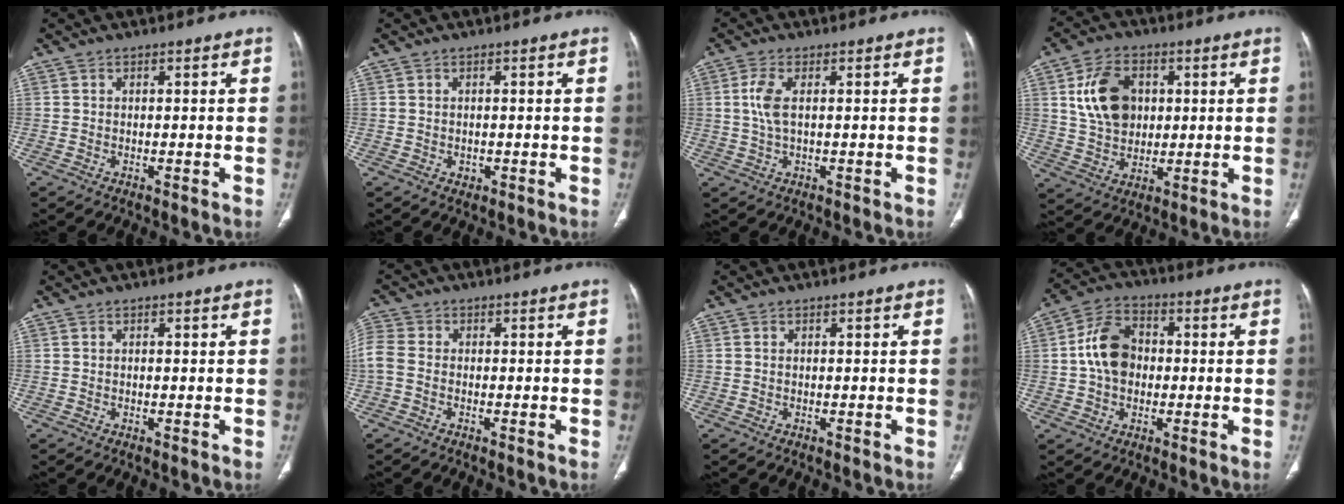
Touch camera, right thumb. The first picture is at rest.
{"total": 1.5, "force": [-0.5, 1.3, 0.6], "torque": [-0.004, 0.003, -0.004]}
{"total": 4.2, "force": [0.6, 1.6, 3.9], "torque": [-0.105, 0.004, 0.012]}
{"total": 12.0, "force": [2.8, 8.7, 7.7], "torque": [-0.114, -0.005, 0.056]}
{"total": 0.0}
{"total": 5.0, "force": [-0.8, 3.5, 3.4], "torque": [-0.093, 0.012, -0.024]}
{"total": 0.0}
{"total": 10.0, "force": [0.1, 7.4, 6.8], "torque": [-0.108, 0.023, -0.006]}